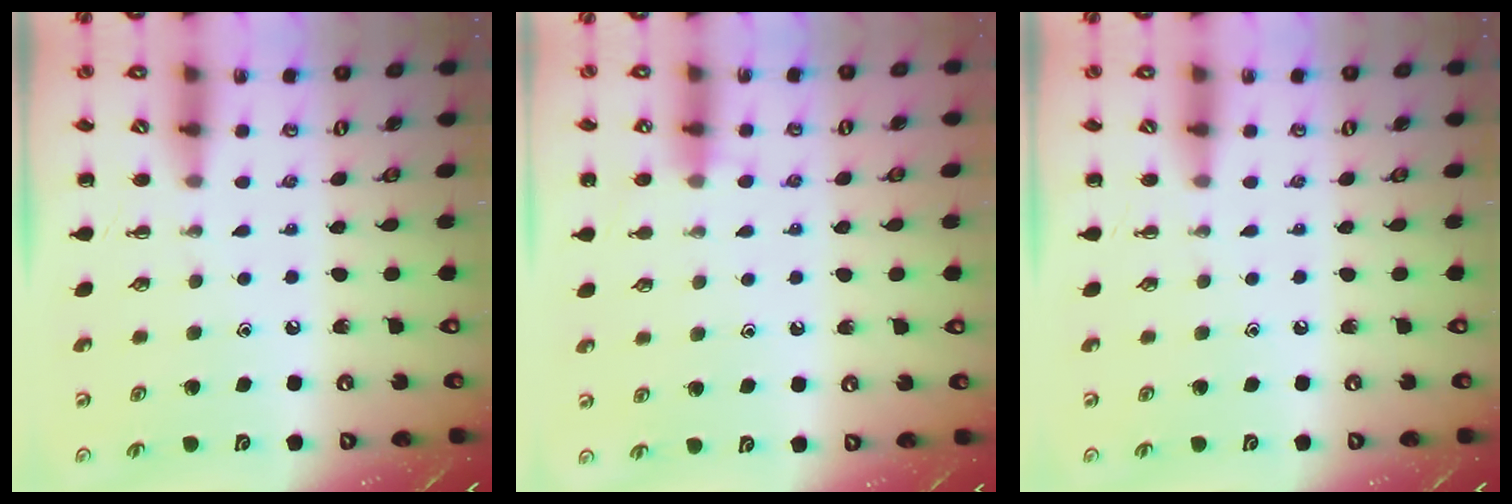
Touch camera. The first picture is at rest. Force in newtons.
{"total": 7.8, "press": 7.4, "slide": 2.3}
{"total": 0.0}